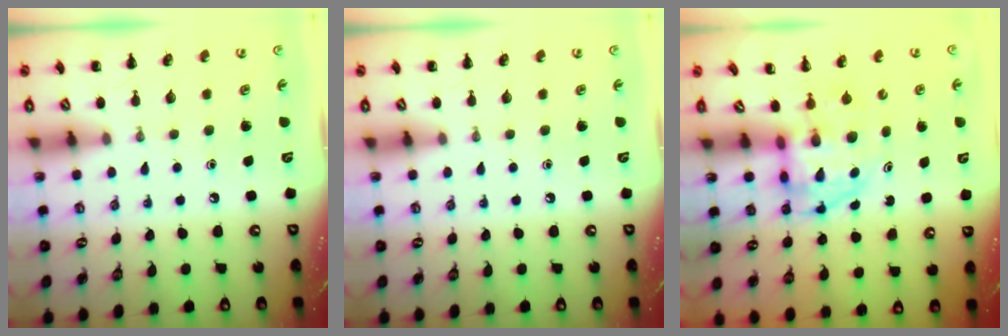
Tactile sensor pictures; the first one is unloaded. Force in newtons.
{"total": 0.0}
{"total": 3.5, "press": 3.4, "slide": 0.5}